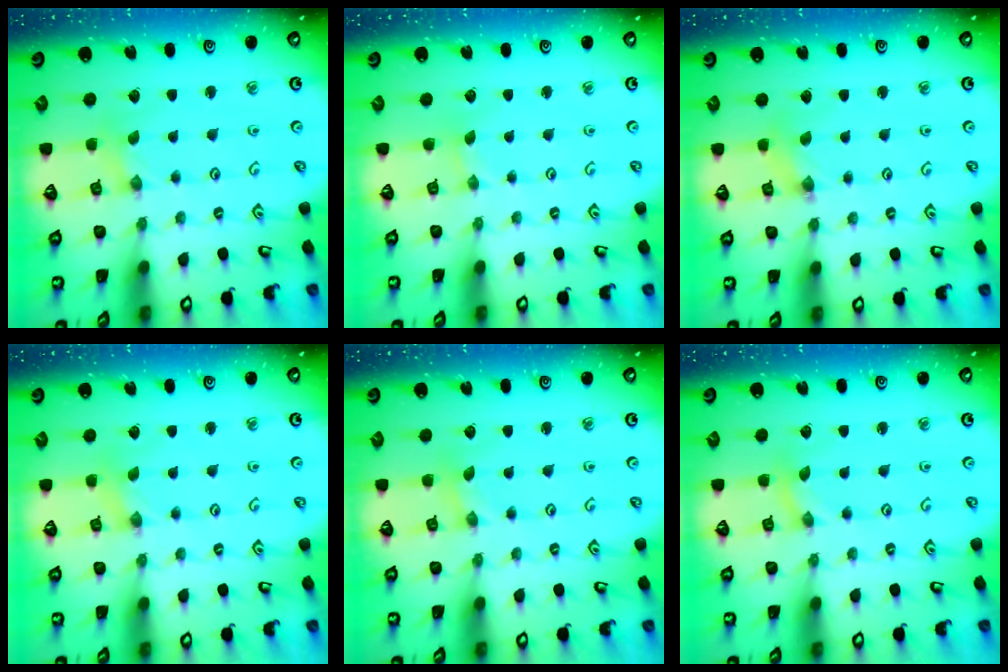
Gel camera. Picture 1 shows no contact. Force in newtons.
{"total": 0.0}
{"total": 0.8, "press": 0.8, "slide": 0.2}
{"total": 0.0}
{"total": 0.8, "press": 0.8, "slide": 0.2}
{"total": 0.0}